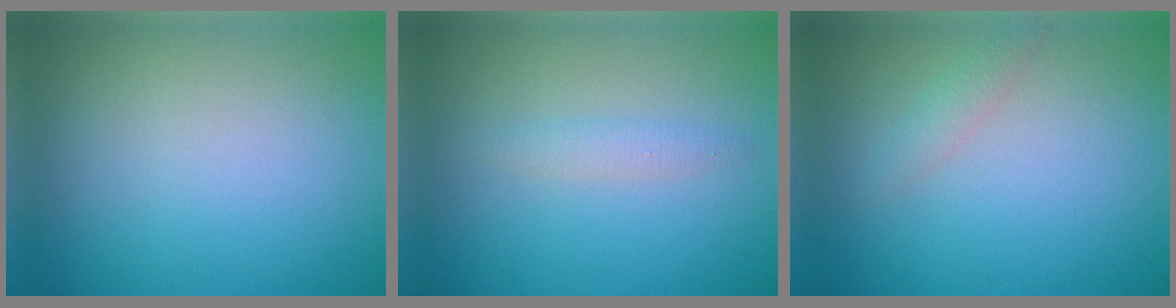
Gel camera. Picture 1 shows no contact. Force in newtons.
{"total": 1.2, "press": 1.2, "slide": 0.0}
{"total": 1.2, "press": 1.2, "slide": 0.0}